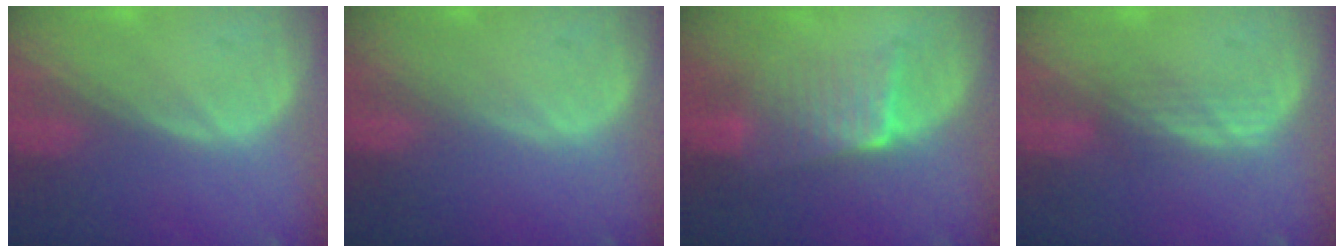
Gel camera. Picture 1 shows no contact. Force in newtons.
{"total": 0.0}
{"total": 6.6, "press": 5.8, "slide": 3.3}
{"total": 2.8, "press": 2.5, "slide": 1.2}